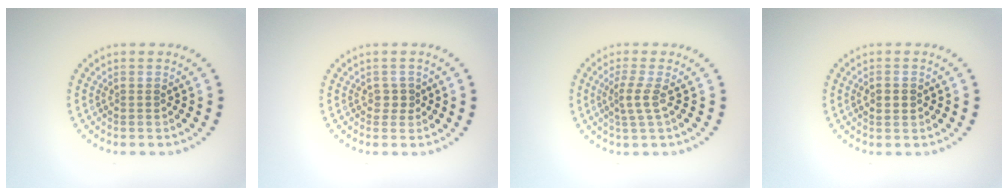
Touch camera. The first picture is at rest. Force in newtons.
{"total": 1.1, "press": 0.9, "slide": 0.6}
{"total": 2.1, "press": 1.4, "slide": 1.5}
{"total": 2.1, "press": 2.1, "slide": 0.2}